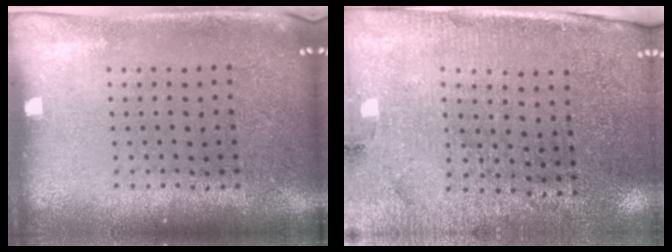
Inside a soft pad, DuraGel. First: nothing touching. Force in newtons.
{"total": 3.1, "press": 2.9, "slide": 1.1}